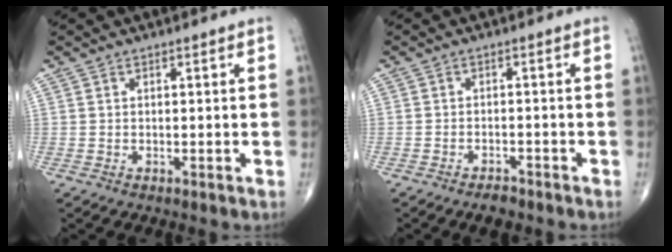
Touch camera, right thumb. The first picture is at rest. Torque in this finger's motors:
{"motor_torque": [0.13, 0.55, -0.06, -0.09, -0.02]}